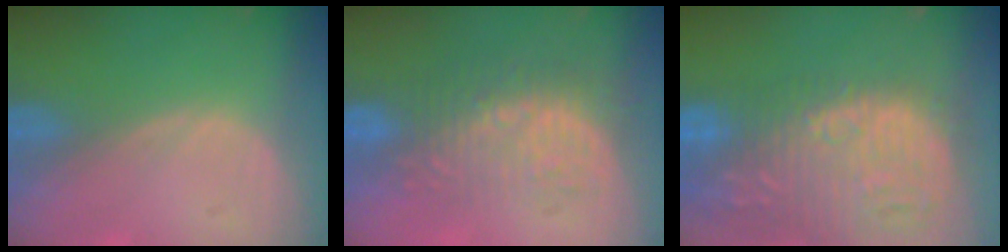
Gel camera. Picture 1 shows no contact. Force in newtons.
{"total": 9.1, "press": 8.4, "slide": 3.5}
{"total": 16.0, "press": 13.3, "slide": 9.0}